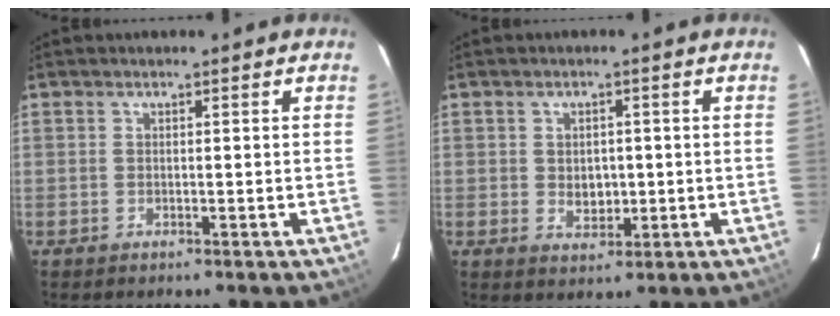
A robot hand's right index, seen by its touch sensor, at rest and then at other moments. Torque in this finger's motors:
{"motor_torque": [0.16, 0.11, 0.07, 0.01]}